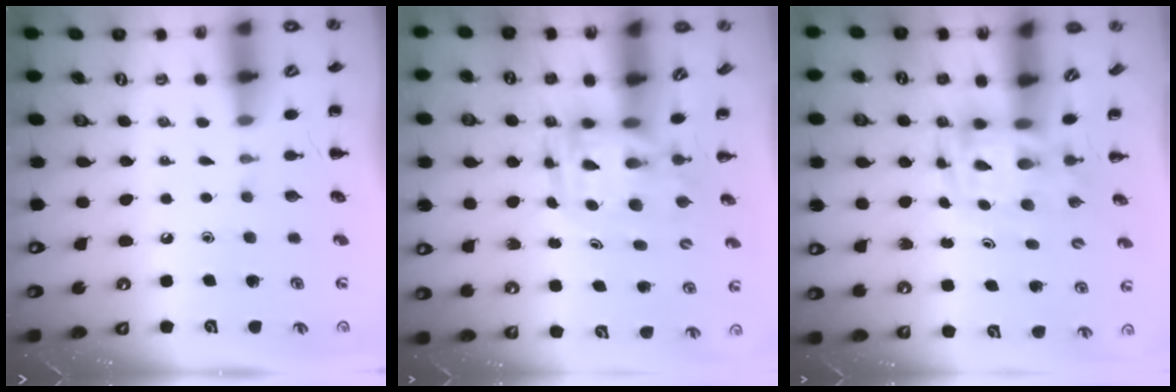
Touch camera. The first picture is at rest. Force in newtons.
{"total": 3.5, "press": 3.4, "slide": 0.7}
{"total": 3.8, "press": 3.7, "slide": 0.7}